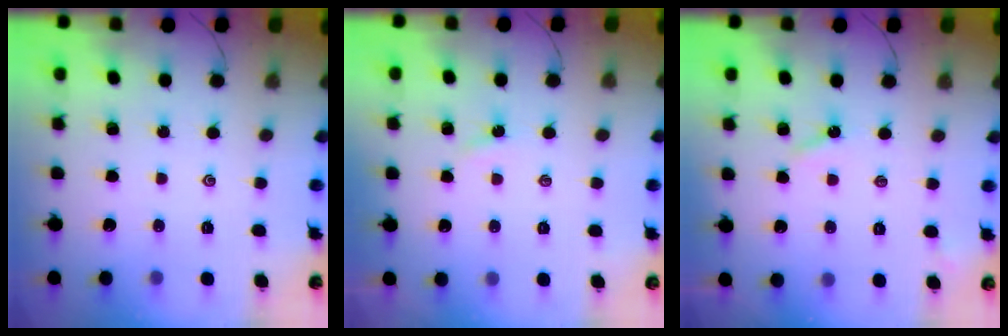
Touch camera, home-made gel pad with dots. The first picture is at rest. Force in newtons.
{"total": 1.4, "press": 1.4, "slide": 0.2}
{"total": 2.9, "press": 2.8, "slide": 0.3}